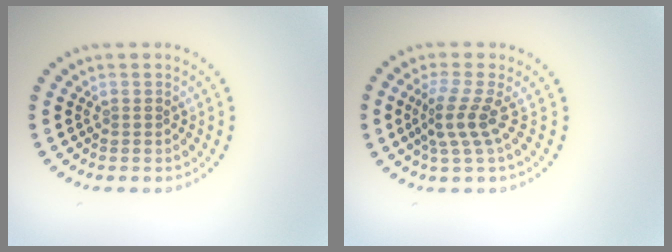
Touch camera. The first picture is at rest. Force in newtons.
{"total": 2.8, "press": 1.9, "slide": 2.1}